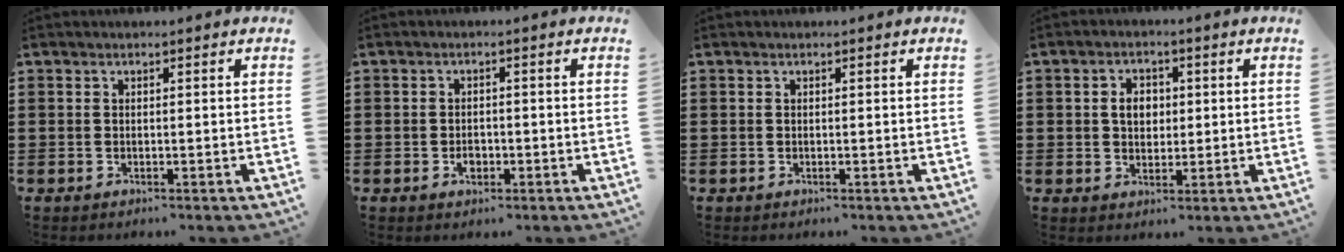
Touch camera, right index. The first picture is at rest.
{"total": 1.9, "force": [-0.7, 1.2, 1.3], "torque": [-0.026, 0.000, -0.013]}
{"total": 0.0}
{"total": 3.5, "force": [0.4, 2.7, 2.3], "torque": [-0.045, 0.008, 0.001]}